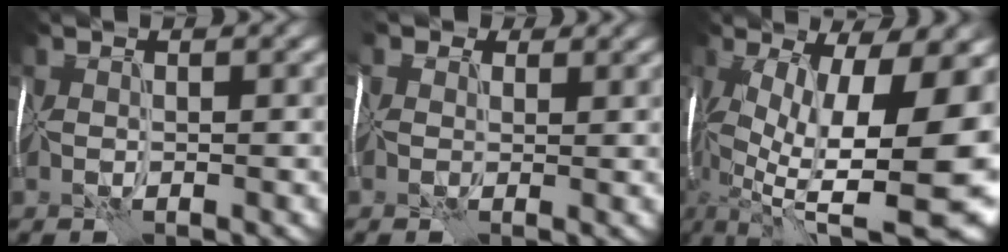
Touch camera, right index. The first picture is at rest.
{"total": 3.3, "force": [1.4, 2.4, 1.8], "torque": [-0.053, 0.015, 0.004]}
{"total": 16.7, "force": [-2.4, 6.1, 15.3], "torque": [-0.253, -0.014, -0.032]}